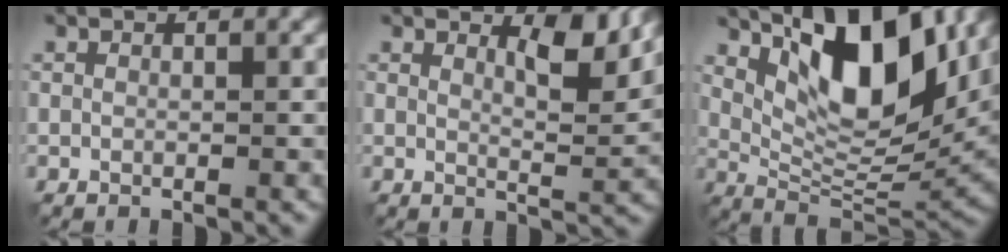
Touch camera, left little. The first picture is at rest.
{"total": 3.6, "force": [2.2, 0.9, 2.7], "torque": [-0.041, -0.008, 0.034]}
{"total": 11.1, "force": [4.8, 4.2, 9.1], "torque": [-0.143, -0.004, 0.088]}